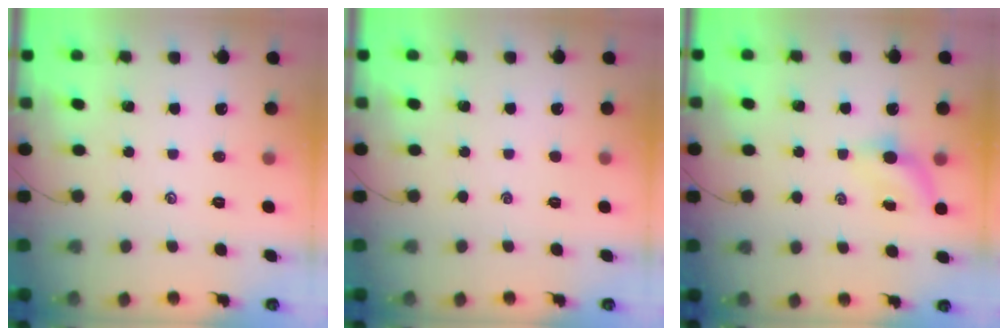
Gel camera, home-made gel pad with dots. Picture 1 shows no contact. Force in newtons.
{"total": 0.0}
{"total": 5.8, "press": 5.7, "slide": 0.9}